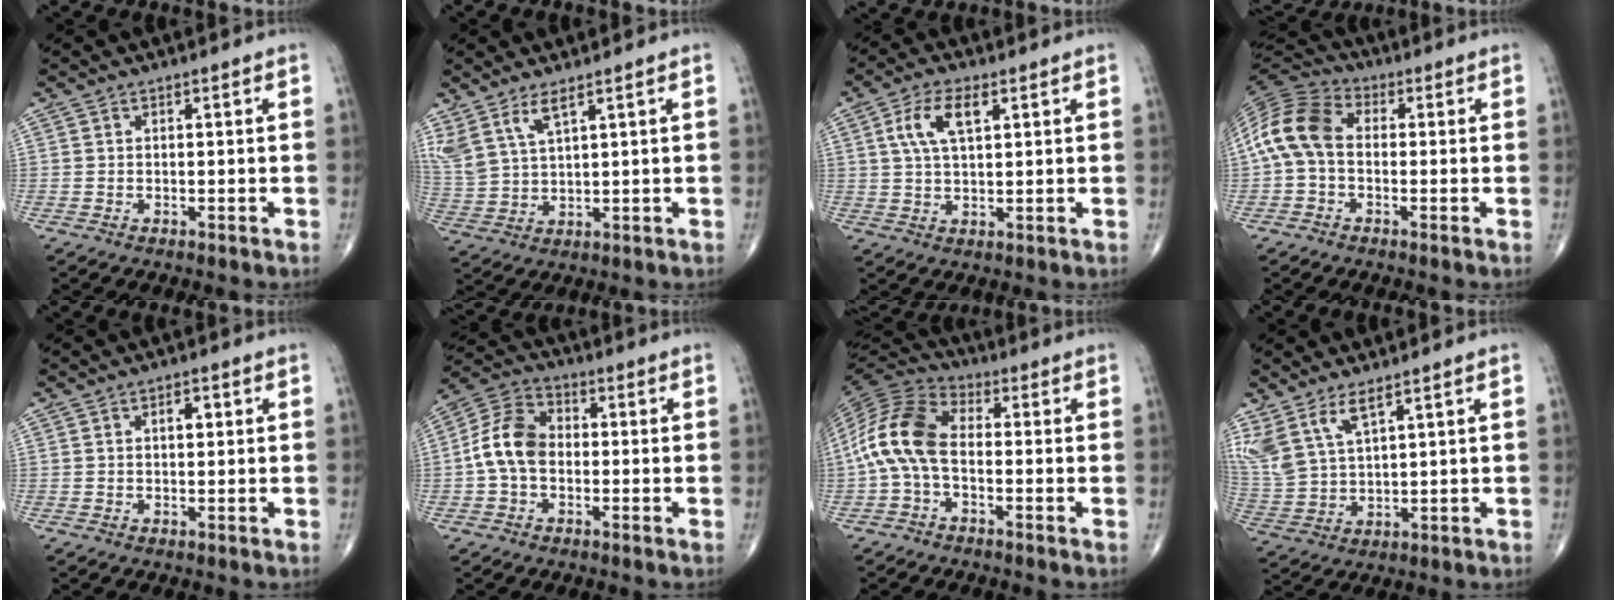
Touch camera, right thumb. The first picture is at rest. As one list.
[{"total": 7.9, "force": [5.1, 2.7, 5.4], "torque": [-0.125, -0.018, 0.117]}, {"total": 7.5, "force": [2.6, 3.3, 6.2], "torque": [-0.125, 0.003, 0.051]}, {"total": 11.0, "force": [-0.2, 7.5, 8.0], "torque": [-0.158, 0.028, -0.020]}, {"total": 2.4, "force": [0.7, 1.2, 1.9], "torque": [-0.025, 0.001, 0.009]}, {"total": 9.7, "force": [-0.9, 6.8, 6.9], "torque": [-0.126, 0.031, -0.031]}, {"total": 12.3, "force": [-1.2, 7.0, 10.0], "torque": [-0.205, 0.033, -0.037]}, {"total": 10.1, "force": [6.2, 4.1, 6.8], "torque": [-0.150, -0.020, 0.142]}]